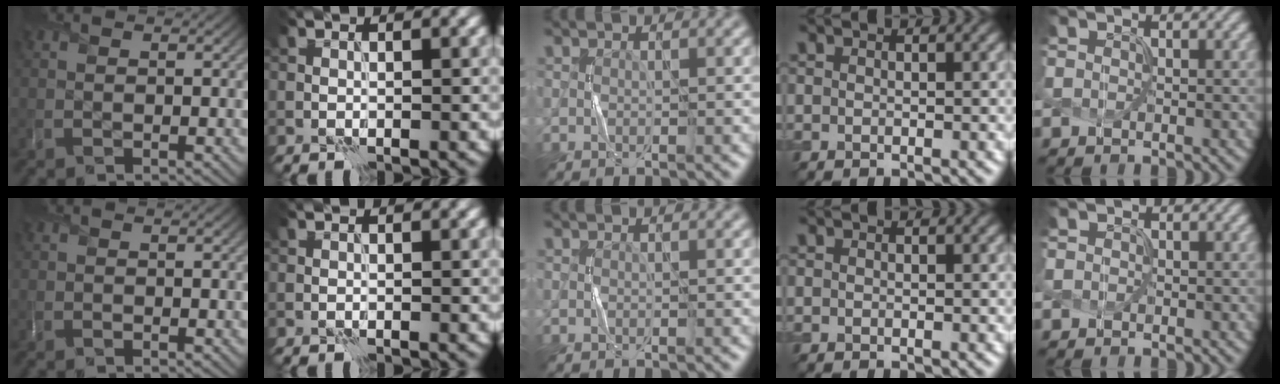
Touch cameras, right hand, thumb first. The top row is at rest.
{"little": {"total": 0.5, "force": [-0.1, 0.0, -0.5], "torque": [0.008, -0.001, 0.005]}}